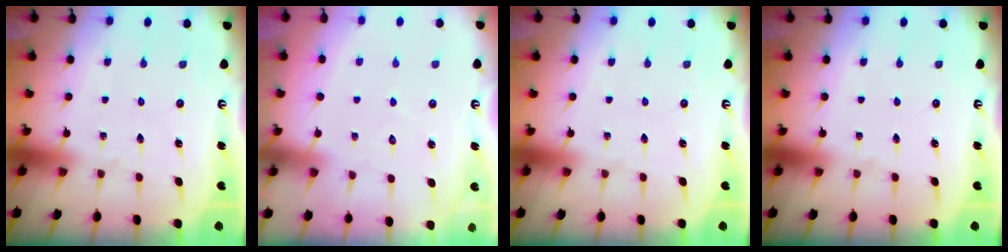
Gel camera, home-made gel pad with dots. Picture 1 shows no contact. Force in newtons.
{"total": 3.0, "press": 3.0, "slide": 0.3}
{"total": 0.0}
{"total": 0.0}